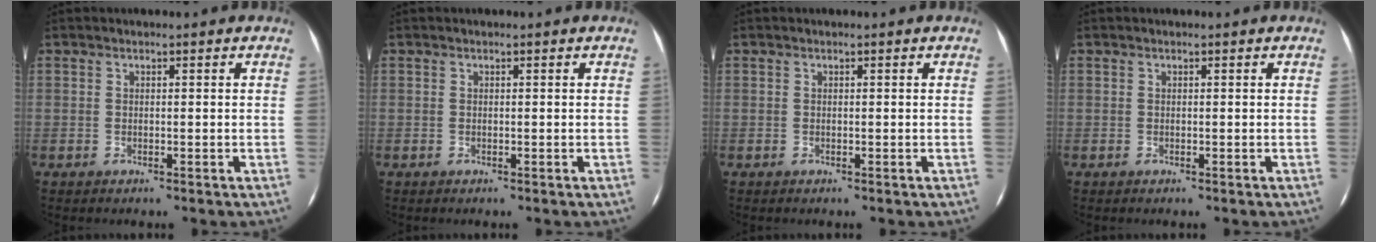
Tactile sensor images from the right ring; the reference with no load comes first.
{"total": 0.0}
{"total": 0.0}
{"total": 0.0}